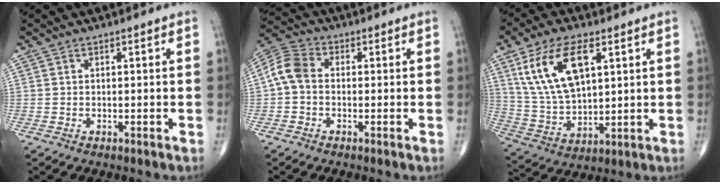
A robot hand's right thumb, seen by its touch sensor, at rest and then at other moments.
{"total": 6.5, "force": [-0.3, 4.6, 4.6], "torque": [-0.089, 0.019, -0.020]}
{"total": 15.4, "force": [6.3, 7.4, 12.0], "torque": [-0.229, -0.016, 0.131]}